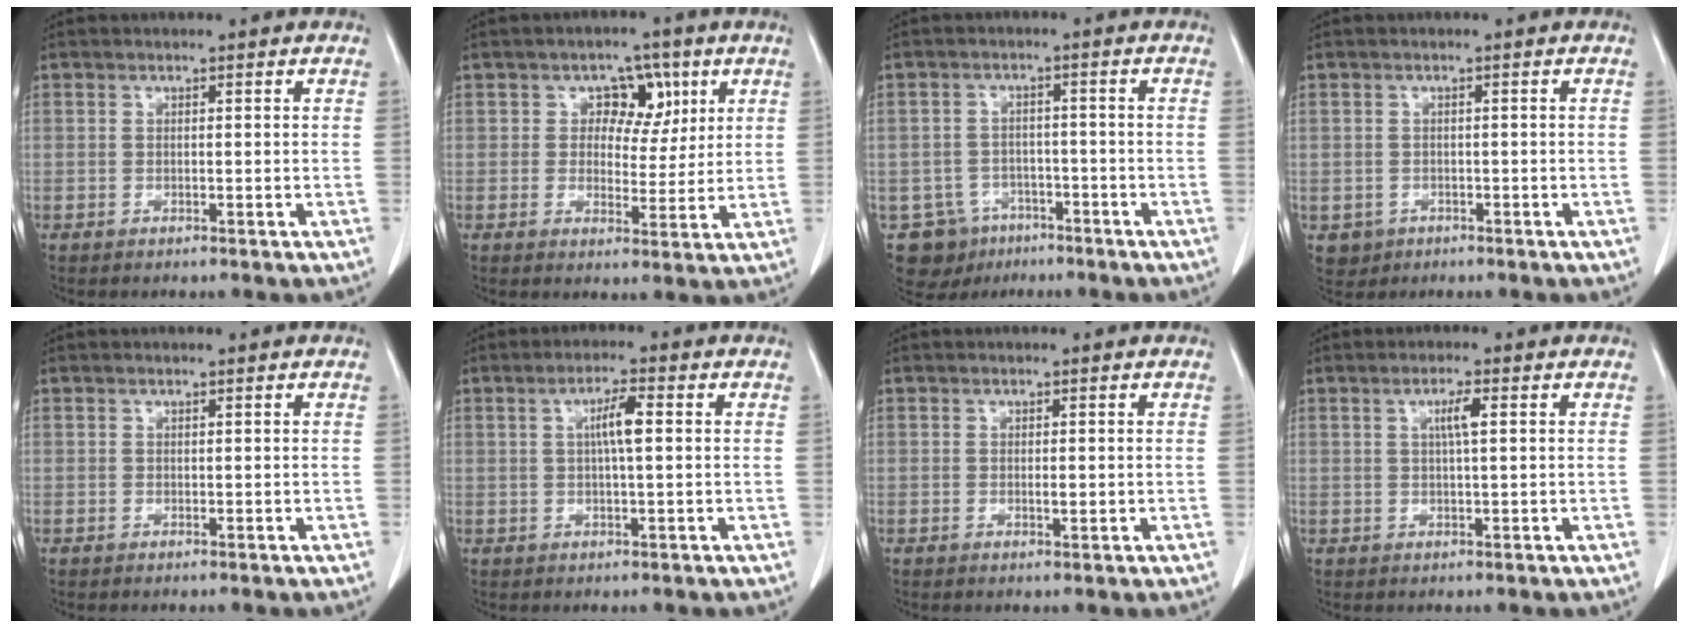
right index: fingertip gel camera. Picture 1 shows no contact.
{"total": 5.7, "force": [2.1, 4.2, 3.3], "torque": [-0.033, 0.010, 0.031]}
{"total": 7.3, "force": [-4.4, 5.8, 0.7], "torque": [-0.012, 0.011, -0.061]}
{"total": 2.7, "force": [-1.2, 2.4, 0.3], "torque": [-0.002, 0.006, -0.013]}
{"total": 0.0}
{"total": 4.0, "force": [0.6, 0.3, 3.9], "torque": [-0.071, 0.004, 0.009]}
{"total": 1.2, "force": [0.0, 0.3, 1.2], "torque": [-0.020, -0.001, 0.003]}
{"total": 2.7, "force": [0.7, 0.1, 2.6], "torque": [-0.048, 0.001, 0.012]}